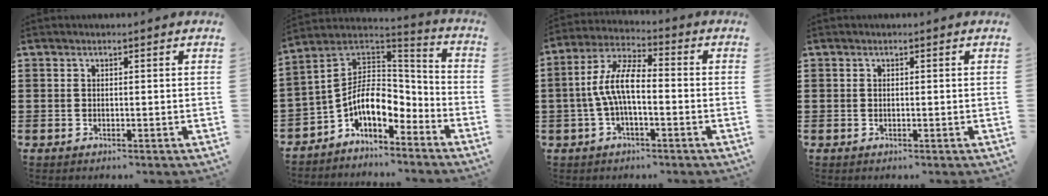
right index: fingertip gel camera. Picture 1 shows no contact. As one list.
[{"total": 8.7, "force": [-3.8, 4.7, 6.2], "torque": [-0.146, -0.010, -0.081]}, {"total": 8.2, "force": [-1.2, 2.7, 7.6], "torque": [-0.176, -0.008, -0.029]}, {"total": 0.0}]